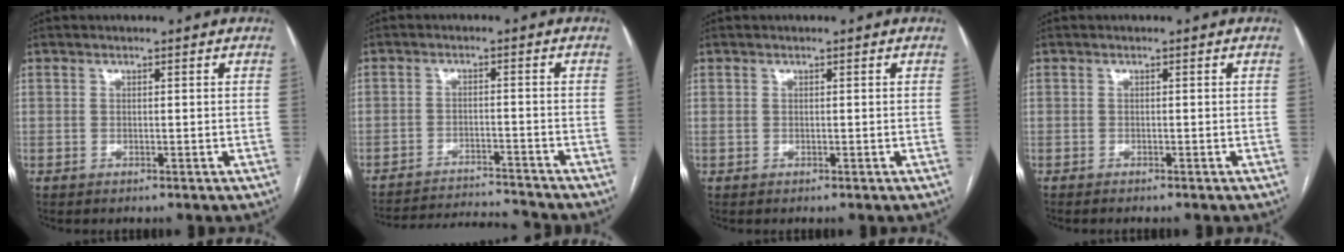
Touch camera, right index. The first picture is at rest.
{"total": 10.5, "force": [-10.4, -0.1, 1.0], "torque": [-0.020, 0.004, -0.160]}
{"total": 0.0}
{"total": 2.1, "force": [-1.8, 0.3, 0.9], "torque": [-0.013, -0.003, -0.021]}